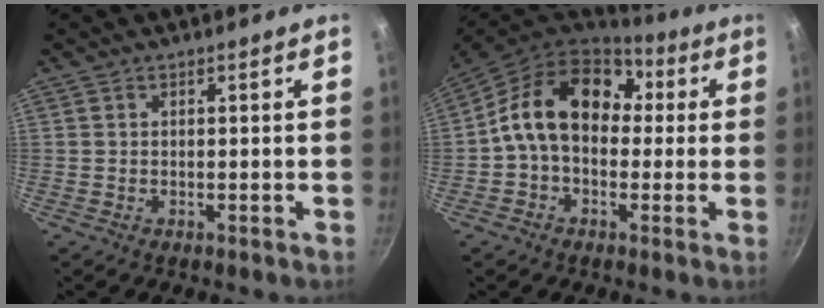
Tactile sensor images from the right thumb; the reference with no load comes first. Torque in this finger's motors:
{"motor_torque": [-0.02, 2.65, 1.45, -0.57, 0.26]}